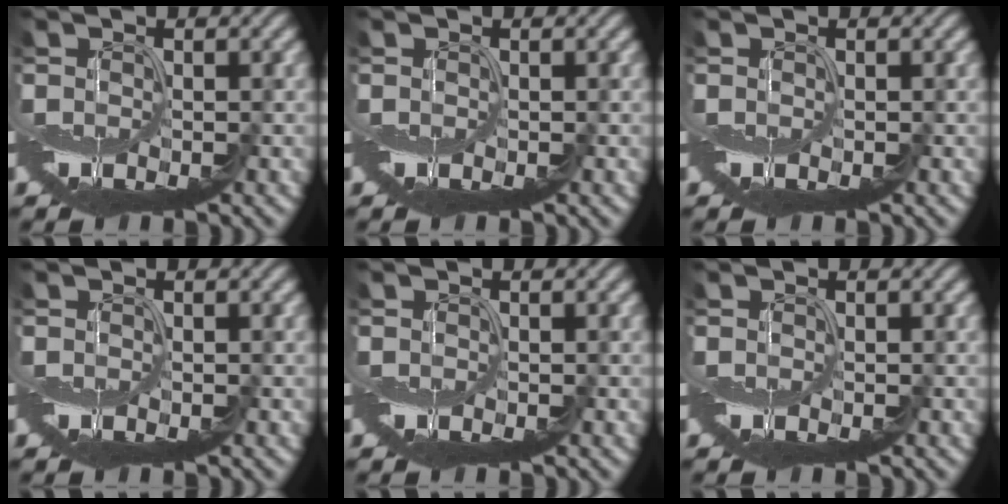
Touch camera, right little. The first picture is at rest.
{"total": 0.0}
{"total": 0.0}
{"total": 0.0}
{"total": 0.0}
{"total": 0.0}